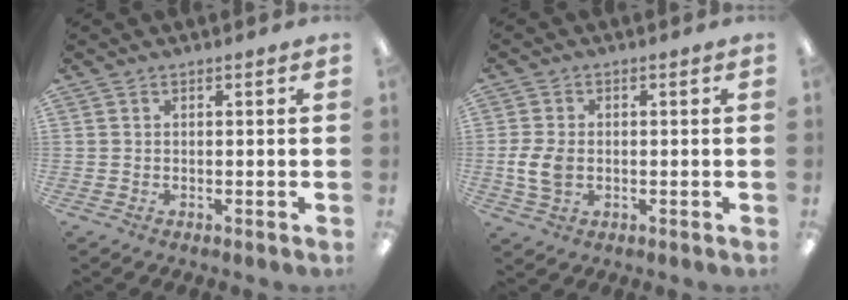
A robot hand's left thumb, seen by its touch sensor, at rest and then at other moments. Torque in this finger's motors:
{"motor_torque": [-0.35, 0.39, 0.30, -0.34, 0.04]}